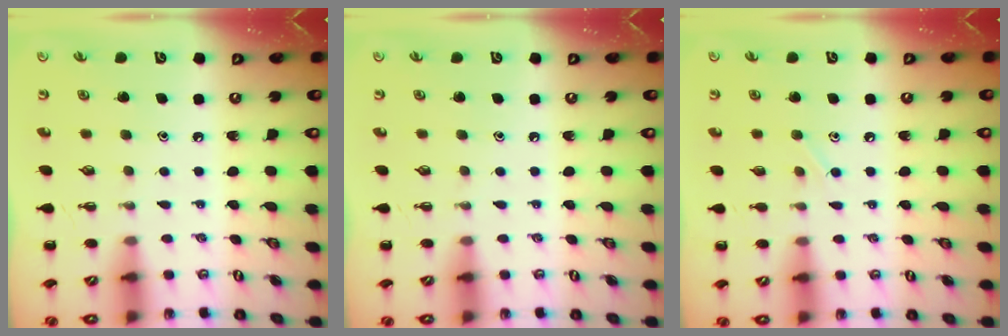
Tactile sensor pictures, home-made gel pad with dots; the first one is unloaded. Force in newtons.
{"total": 0.0}
{"total": 3.9, "press": 3.7, "slide": 1.1}